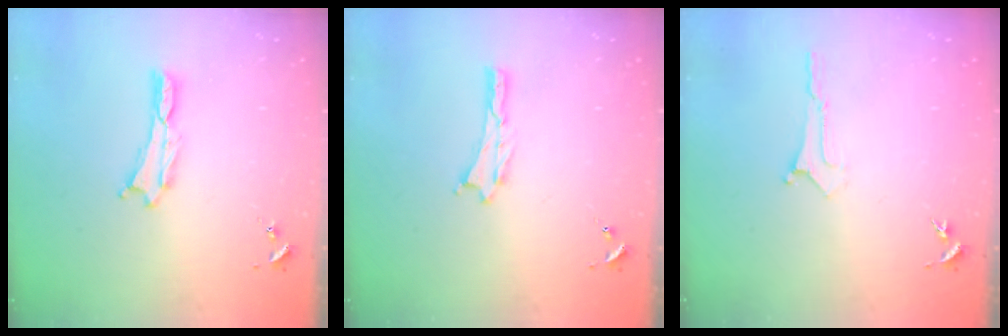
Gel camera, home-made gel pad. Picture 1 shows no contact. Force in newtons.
{"total": 0.0}
{"total": 0.0}